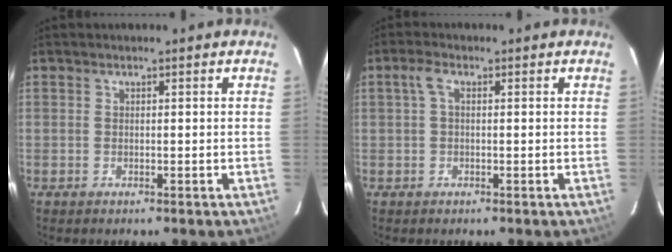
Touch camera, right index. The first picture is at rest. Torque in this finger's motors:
{"motor_torque": [0.42, 0.12, 0.22, 0.04]}